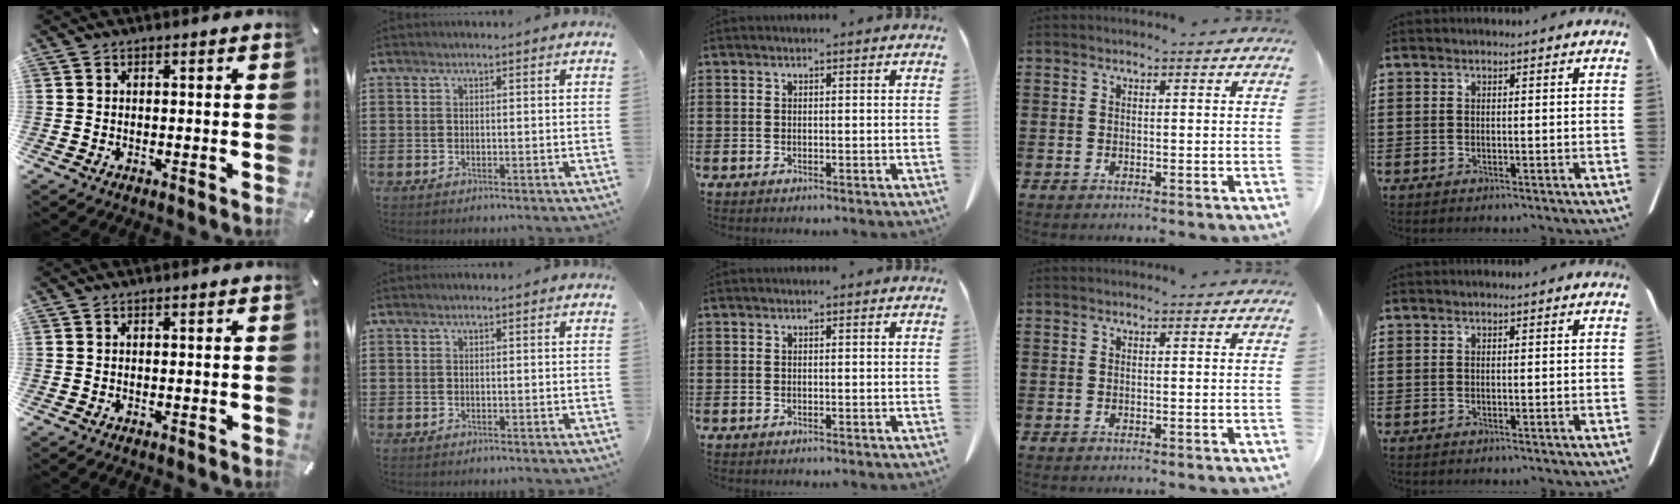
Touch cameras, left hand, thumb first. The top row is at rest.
{}